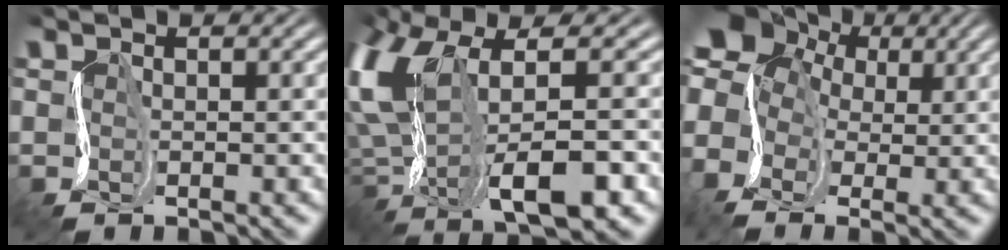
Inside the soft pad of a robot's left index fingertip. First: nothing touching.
{"total": 11.6, "force": [-1.0, 5.4, 10.3], "torque": [-0.210, 0.000, -0.010]}
{"total": 10.6, "force": [1.1, 8.9, 5.8], "torque": [-0.129, 0.035, -0.011]}